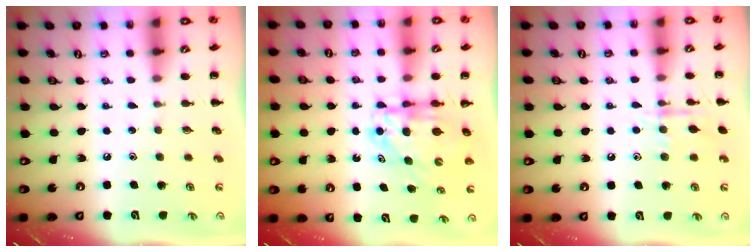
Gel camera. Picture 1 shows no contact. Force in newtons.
{"total": 6.4, "press": 6.2, "slide": 1.3}
{"total": 8.8, "press": 8.8, "slide": 0.6}